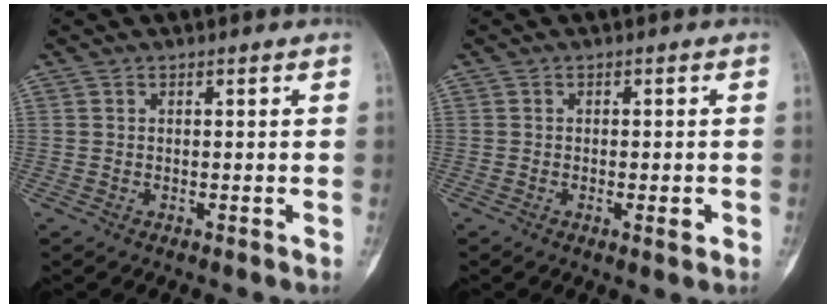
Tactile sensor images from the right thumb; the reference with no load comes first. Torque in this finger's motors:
{"motor_torque": [-0.81, -0.17, -0.04, -0.10, -0.03]}